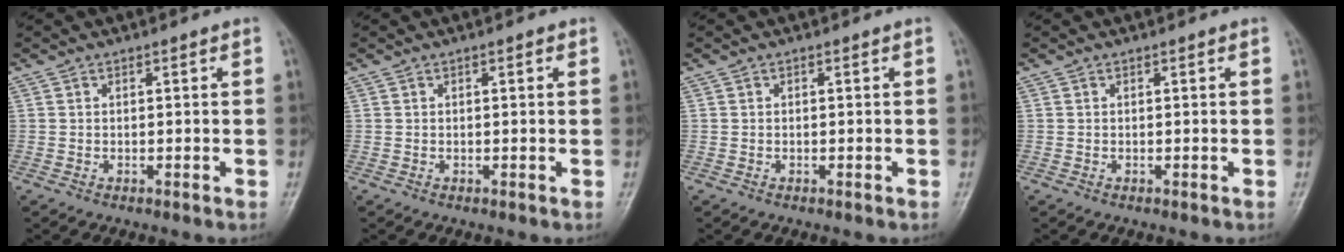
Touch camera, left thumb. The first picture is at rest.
{"total": 1.0, "force": [0.5, 0.3, 0.8], "torque": [-0.012, 0.001, 0.004]}
{"total": 0.0}
{"total": 0.0}